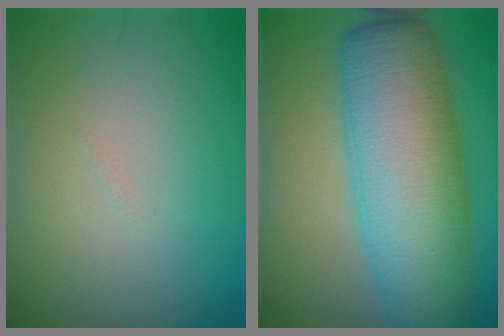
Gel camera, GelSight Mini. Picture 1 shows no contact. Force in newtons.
{"total": 11.8, "press": 11.8, "slide": 0.0}